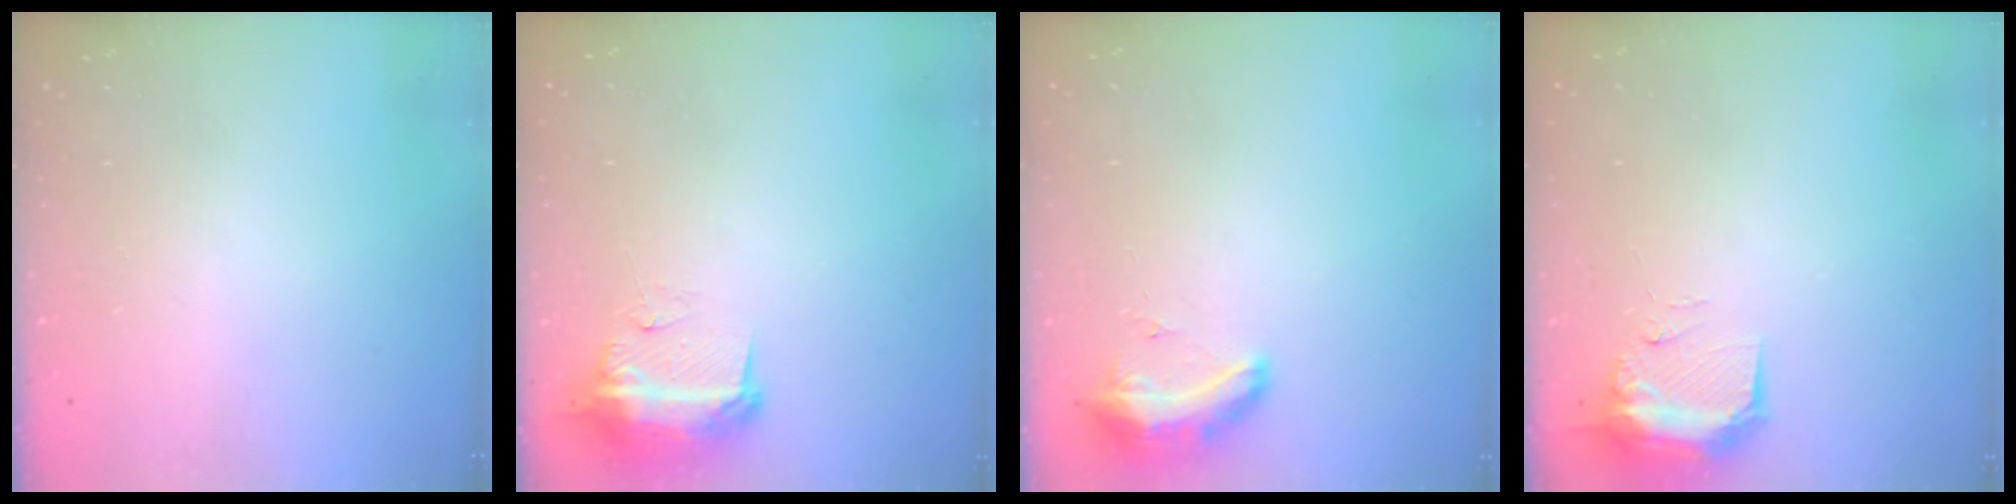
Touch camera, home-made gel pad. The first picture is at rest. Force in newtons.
{"total": 11.4, "press": 11.4, "slide": 1.1}
{"total": 16.9, "press": 11.4, "slide": 12.5}
{"total": 9.2, "press": 9.0, "slide": 1.5}